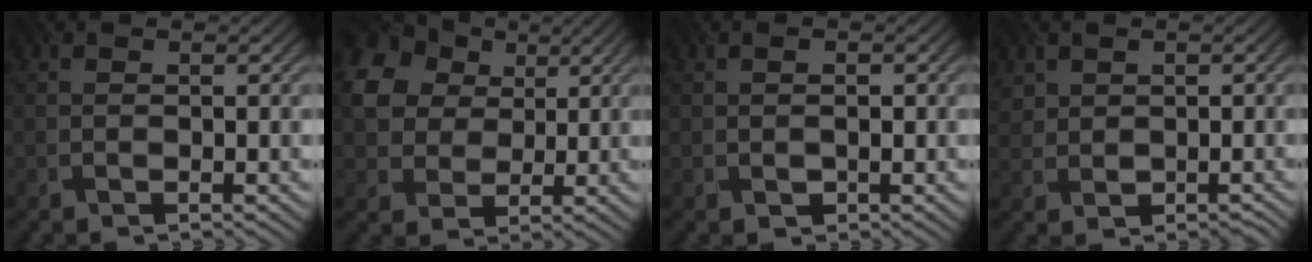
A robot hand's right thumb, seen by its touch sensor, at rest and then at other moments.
{"total": 11.7, "force": [4.1, 8.9, 6.4], "torque": [-0.179, 0.022, 0.074]}
{"total": 1.1, "force": [-0.1, 0.9, 0.7], "torque": [-0.008, -0.002, 0.001]}
{"total": 3.0, "force": [0.9, 2.7, 0.8], "torque": [-0.020, -0.008, 0.021]}